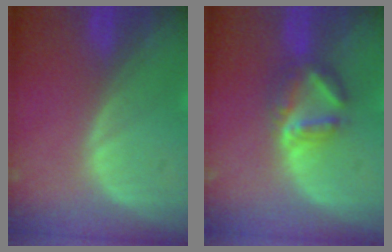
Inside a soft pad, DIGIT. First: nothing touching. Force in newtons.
{"total": 5.9, "press": 5.4, "slide": 2.3}